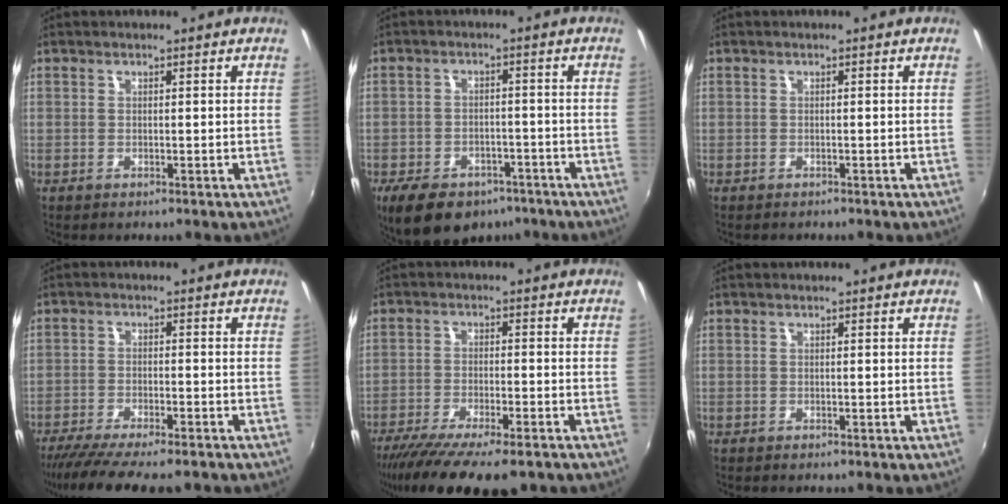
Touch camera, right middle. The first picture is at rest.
{"total": 13.2, "force": [-8.9, 7.7, 6.0], "torque": [-0.142, -0.004, -0.126]}
{"total": 0.6, "force": [-0.5, 0.2, 0.0], "torque": [-0.002, 0.001, -0.007]}
{"total": 12.3, "force": [-10.4, 1.8, 6.4], "torque": [-0.137, -0.041, -0.165]}
{"total": 15.1, "force": [-11.7, 3.2, 9.0], "torque": [-0.180, -0.051, -0.187]}
{"total": 0.0}